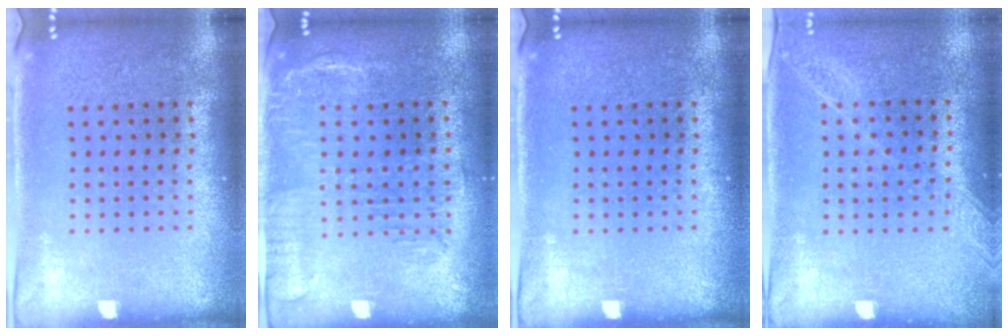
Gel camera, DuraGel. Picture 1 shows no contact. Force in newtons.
{"total": 1.8, "press": 1.5, "slide": 1.1}
{"total": 0.0}
{"total": 1.2, "press": 1.2, "slide": 0.2}